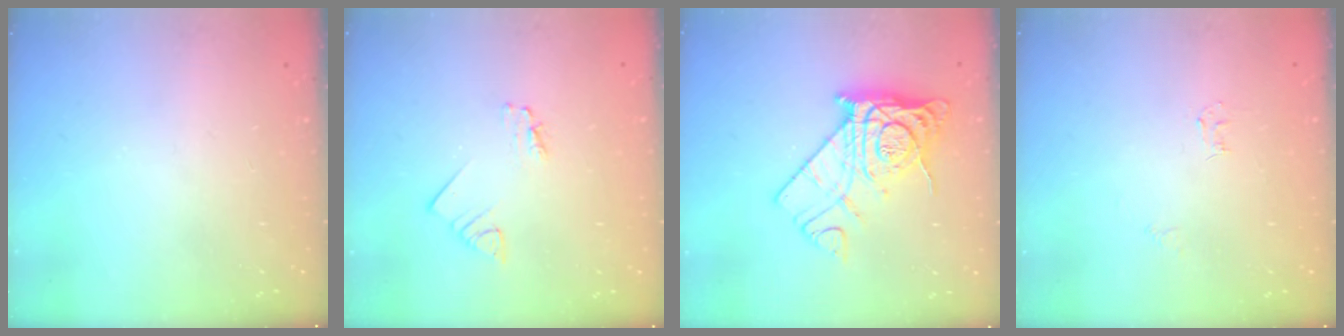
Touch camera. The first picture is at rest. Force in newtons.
{"total": 2.4, "press": 2.4, "slide": 0.1}
{"total": 13.4, "press": 13.3, "slide": 1.4}
{"total": 2.7, "press": 2.7, "slide": 0.4}